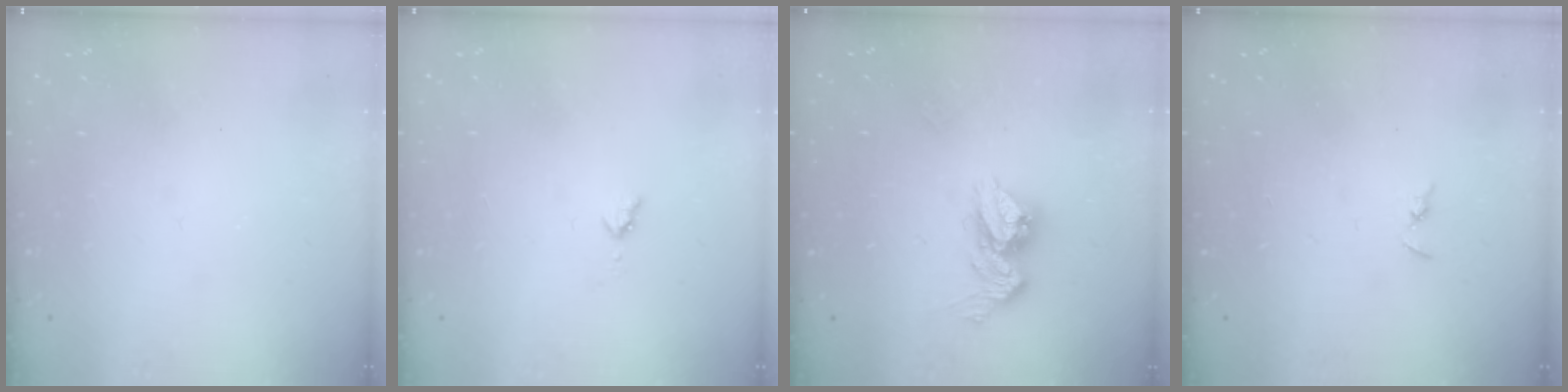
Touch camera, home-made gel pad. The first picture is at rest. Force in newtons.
{"total": 2.8, "press": 2.8, "slide": 0.4}
{"total": 10.7, "press": 10.6, "slide": 1.0}
{"total": 2.4, "press": 2.3, "slide": 0.2}